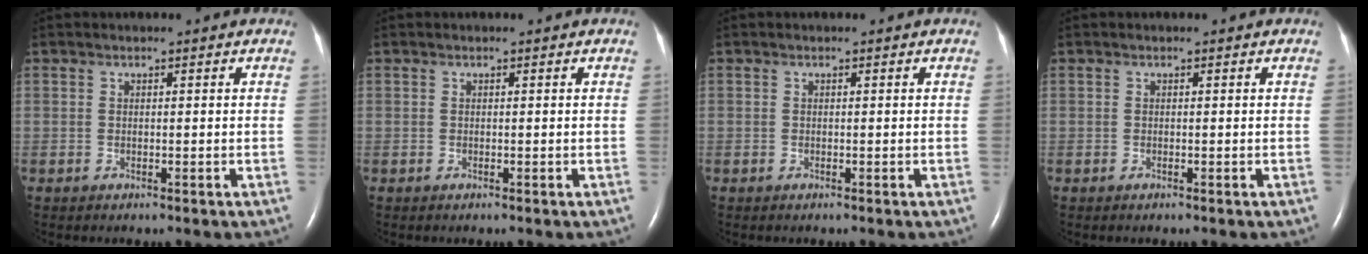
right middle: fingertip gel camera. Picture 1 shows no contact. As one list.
[{"total": 0.0}, {"total": 0.0}, {"total": 0.0}]